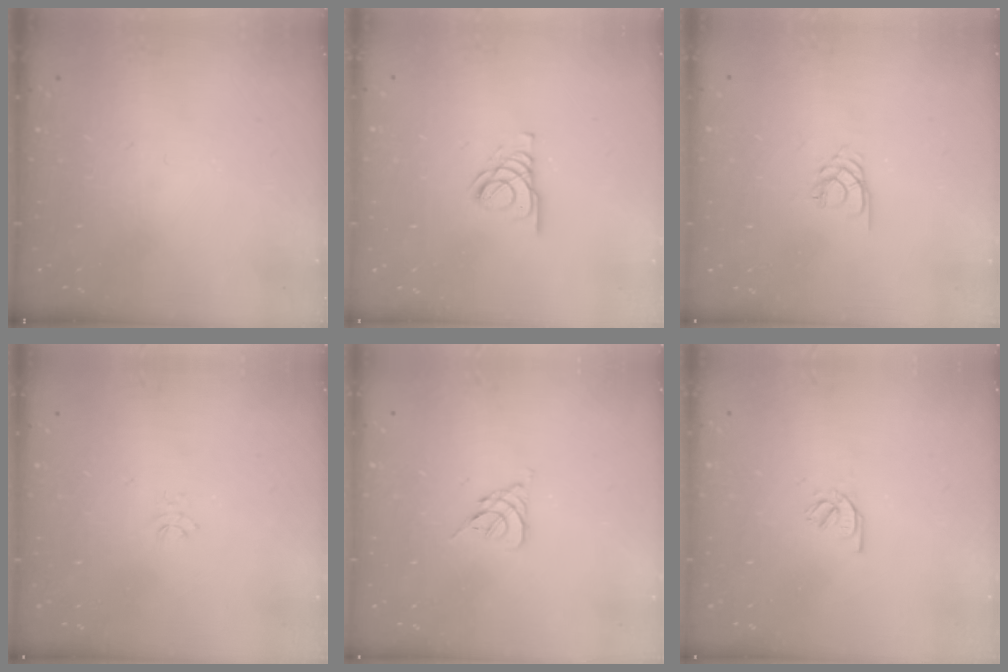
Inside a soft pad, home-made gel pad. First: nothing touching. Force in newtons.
{"total": 3.7, "press": 3.7, "slide": 0.4}
{"total": 1.9, "press": 1.9, "slide": 0.2}
{"total": 2.9, "press": 2.9, "slide": 0.3}
{"total": 2.6, "press": 2.5, "slide": 0.7}
{"total": 2.2, "press": 2.2, "slide": 0.0}